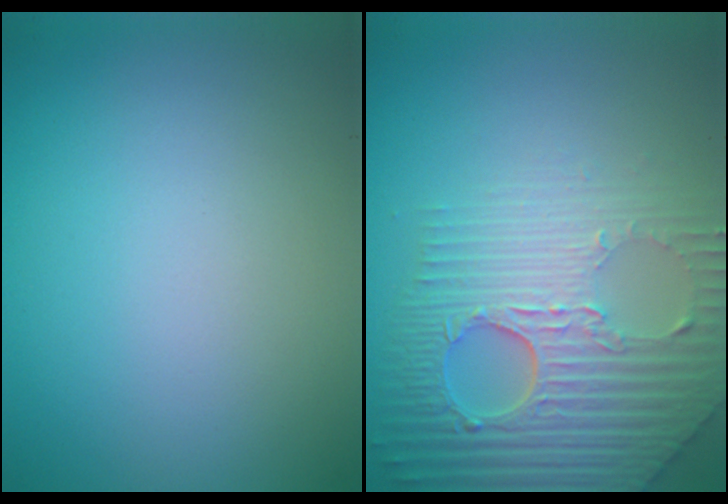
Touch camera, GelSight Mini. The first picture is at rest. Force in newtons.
{"total": 8.7, "press": 5.9, "slide": 6.4}